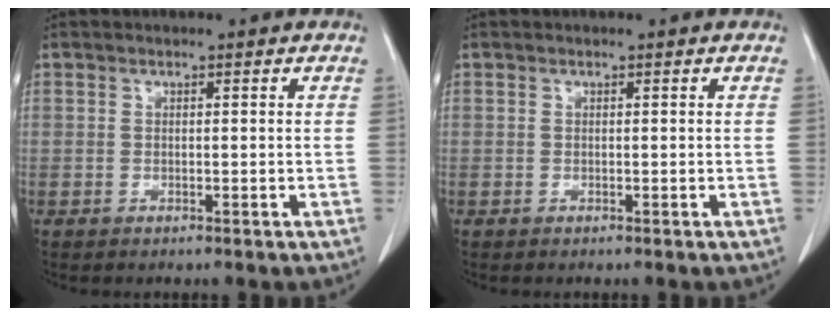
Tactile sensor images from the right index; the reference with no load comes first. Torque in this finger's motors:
{"motor_torque": [0.01, -0.01, 0.01, 0.00]}